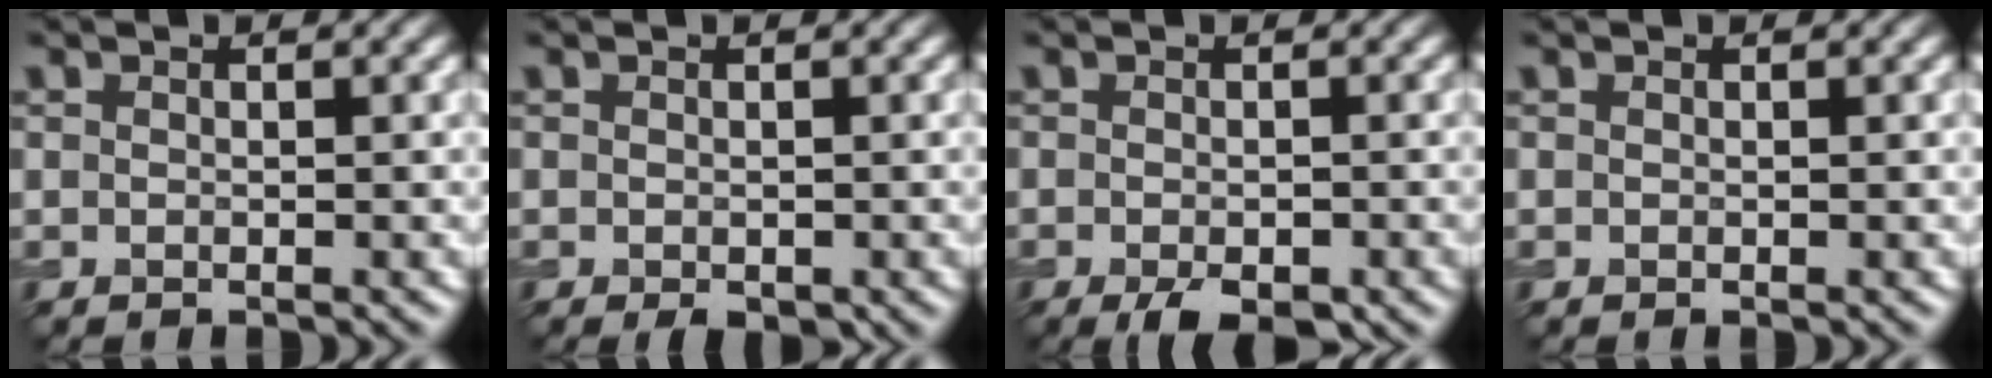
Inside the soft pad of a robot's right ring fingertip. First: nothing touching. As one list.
[{"total": 1.4, "force": [-0.6, 0.8, 1.1], "torque": [-0.022, -0.007, -0.007]}, {"total": 3.9, "force": [-2.1, 1.5, 2.8], "torque": [-0.042, -0.006, -0.029]}, {"total": 0.0}]